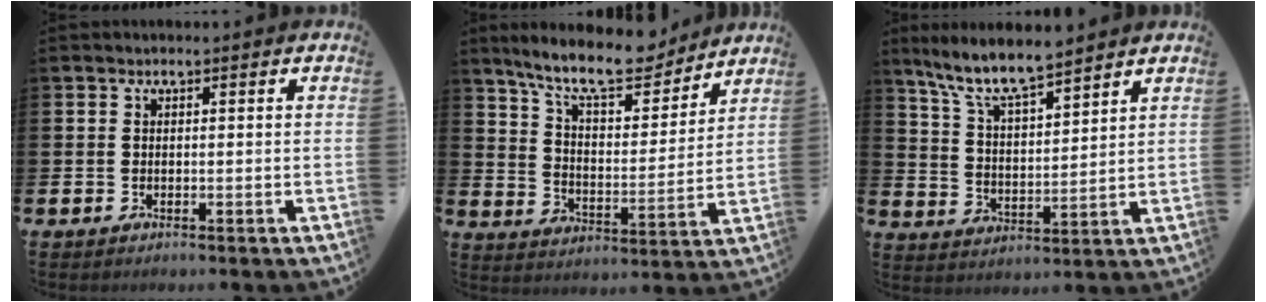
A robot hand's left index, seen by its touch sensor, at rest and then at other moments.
{"total": 11.6, "force": [10.2, 2.8, 4.7], "torque": [-0.117, -0.056, 0.181]}
{"total": 8.4, "force": [7.6, 1.0, 3.4], "torque": [-0.097, -0.037, 0.138]}